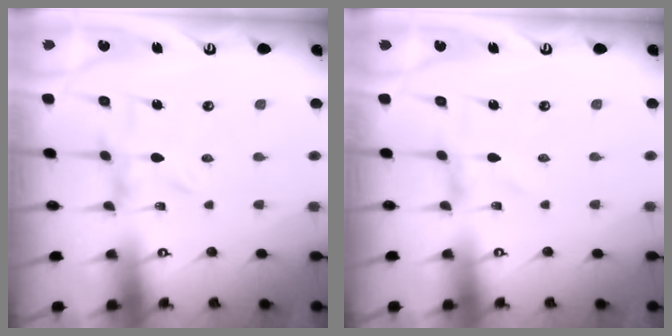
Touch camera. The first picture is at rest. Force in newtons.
{"total": 0.0}